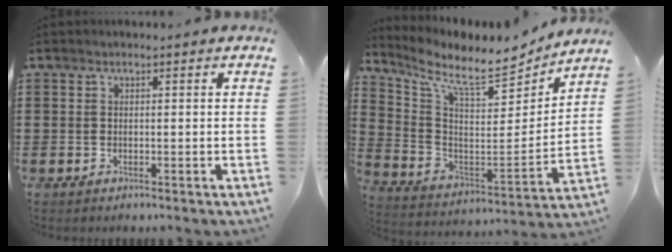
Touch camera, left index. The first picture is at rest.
{"total": 9.5, "force": [8.2, 1.6, 4.5], "torque": [-0.117, -0.059, 0.135]}